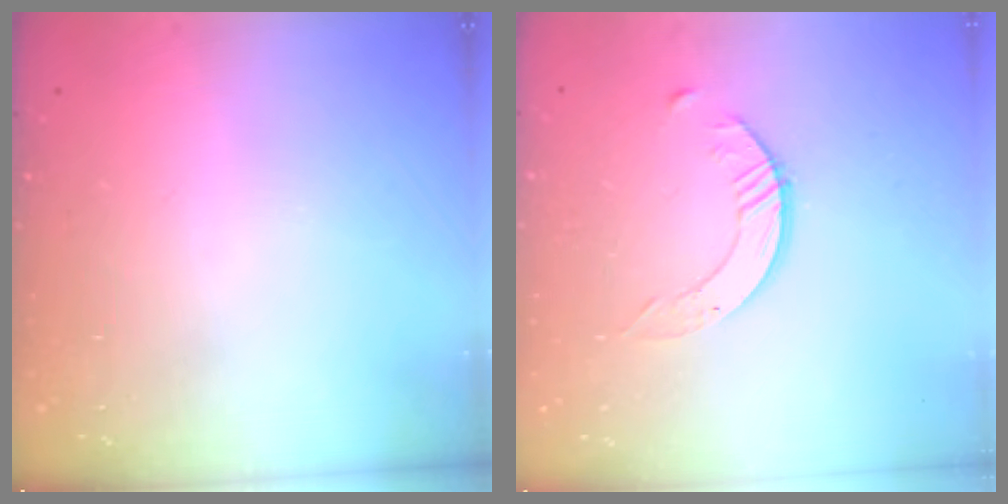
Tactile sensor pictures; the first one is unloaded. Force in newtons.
{"total": 1.6, "press": 1.6, "slide": 0.2}